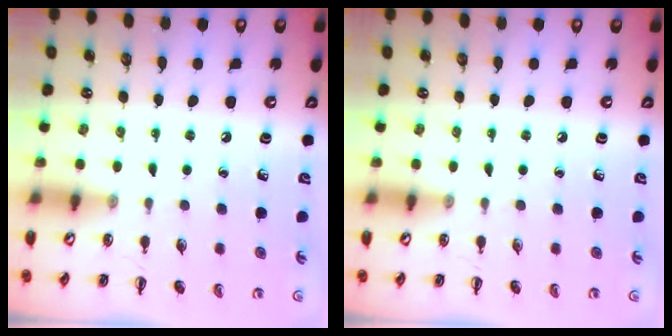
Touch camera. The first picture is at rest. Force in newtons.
{"total": 0.0}